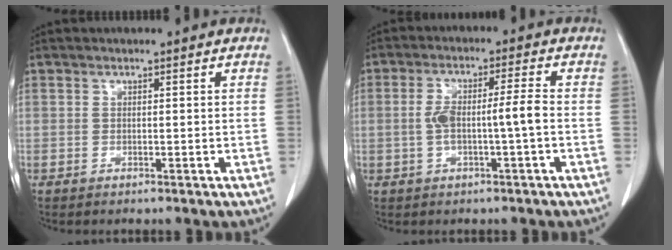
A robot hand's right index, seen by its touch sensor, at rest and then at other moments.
{"total": 5.9, "force": [-0.7, 0.4, 5.9], "torque": [-0.117, 0.020, -0.006]}